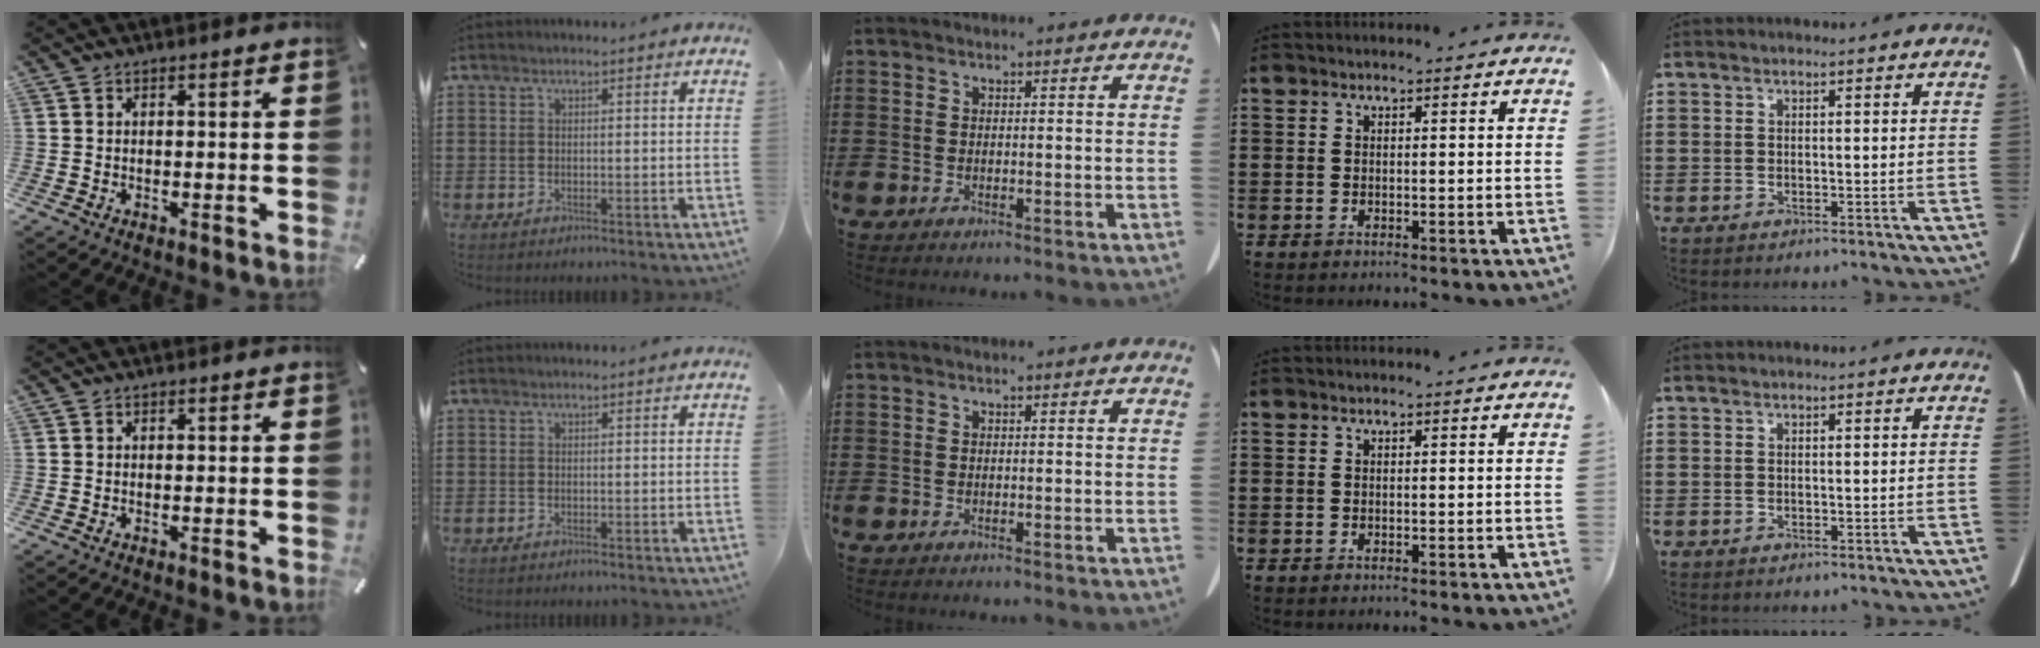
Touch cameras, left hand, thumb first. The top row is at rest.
{}